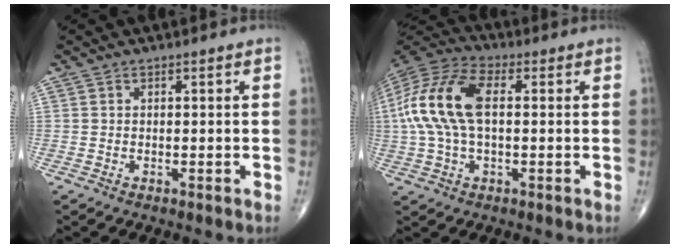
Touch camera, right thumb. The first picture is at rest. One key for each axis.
{"total": 15.7, "fx": 1.5, "fy": 8.2, "fz": 13.3, "tx": -0.291, "ty": 0.029, "tz": 0.022}